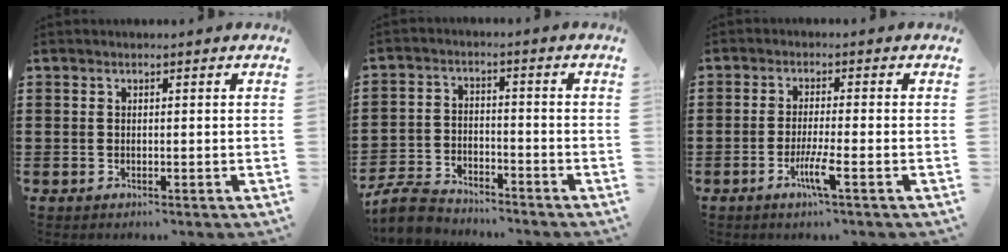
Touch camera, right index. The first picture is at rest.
{"total": 5.6, "force": [-5.3, 1.4, 1.1], "torque": [-0.043, 0.005, -0.109]}
{"total": 4.6, "force": [-2.2, 0.0, 4.0], "torque": [-0.073, -0.013, -0.039]}